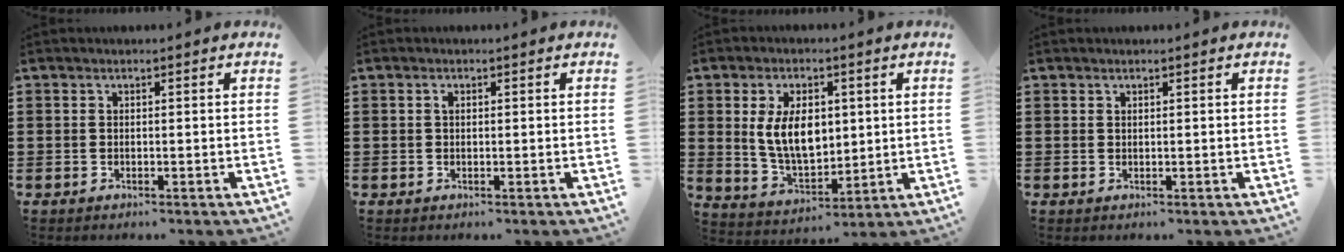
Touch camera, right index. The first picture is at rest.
{"total": 0.8, "force": [0.2, 0.4, 0.6], "torque": [-0.013, 0.002, 0.003]}
{"total": 8.7, "force": [1.3, 5.1, 6.9], "torque": [-0.138, 0.002, 0.018]}
{"total": 0.0}